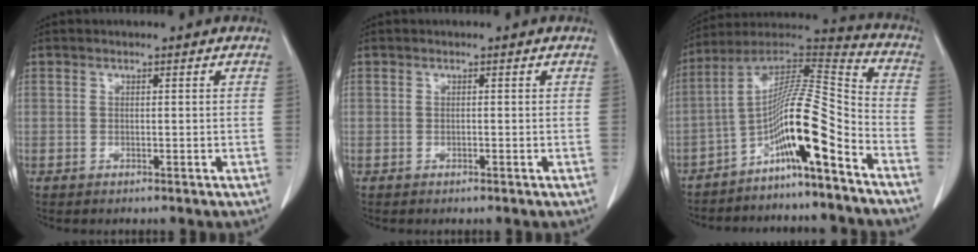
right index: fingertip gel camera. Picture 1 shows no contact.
{"total": 0.0}
{"total": 13.4, "force": [-7.3, 0.1, 11.3], "torque": [-0.208, 0.021, -0.130]}